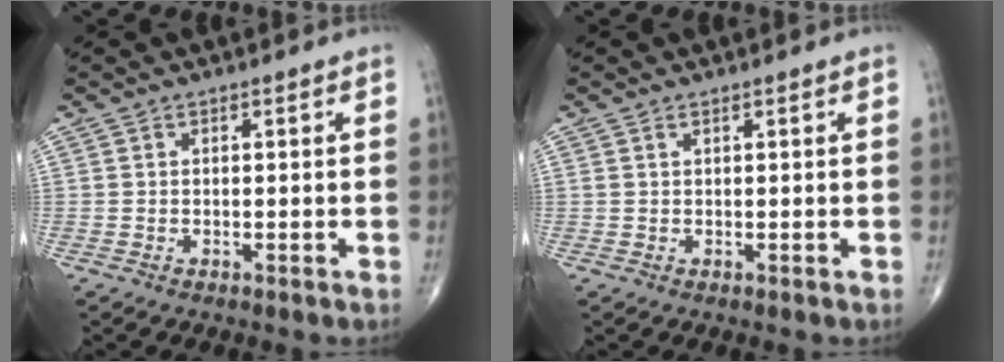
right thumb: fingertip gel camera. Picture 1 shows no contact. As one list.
[{"total": 0.5, "force": [0.3, 0.1, 0.4], "torque": [-0.012, 0.007, 0.010]}]